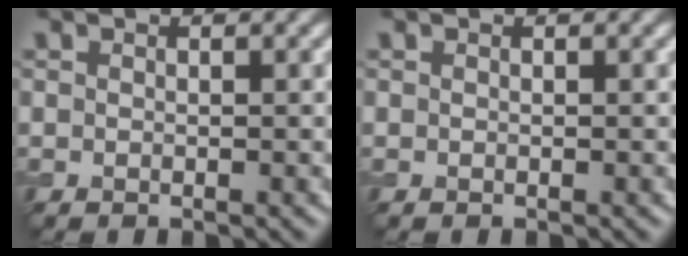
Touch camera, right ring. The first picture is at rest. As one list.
[{"total": 0.0}]